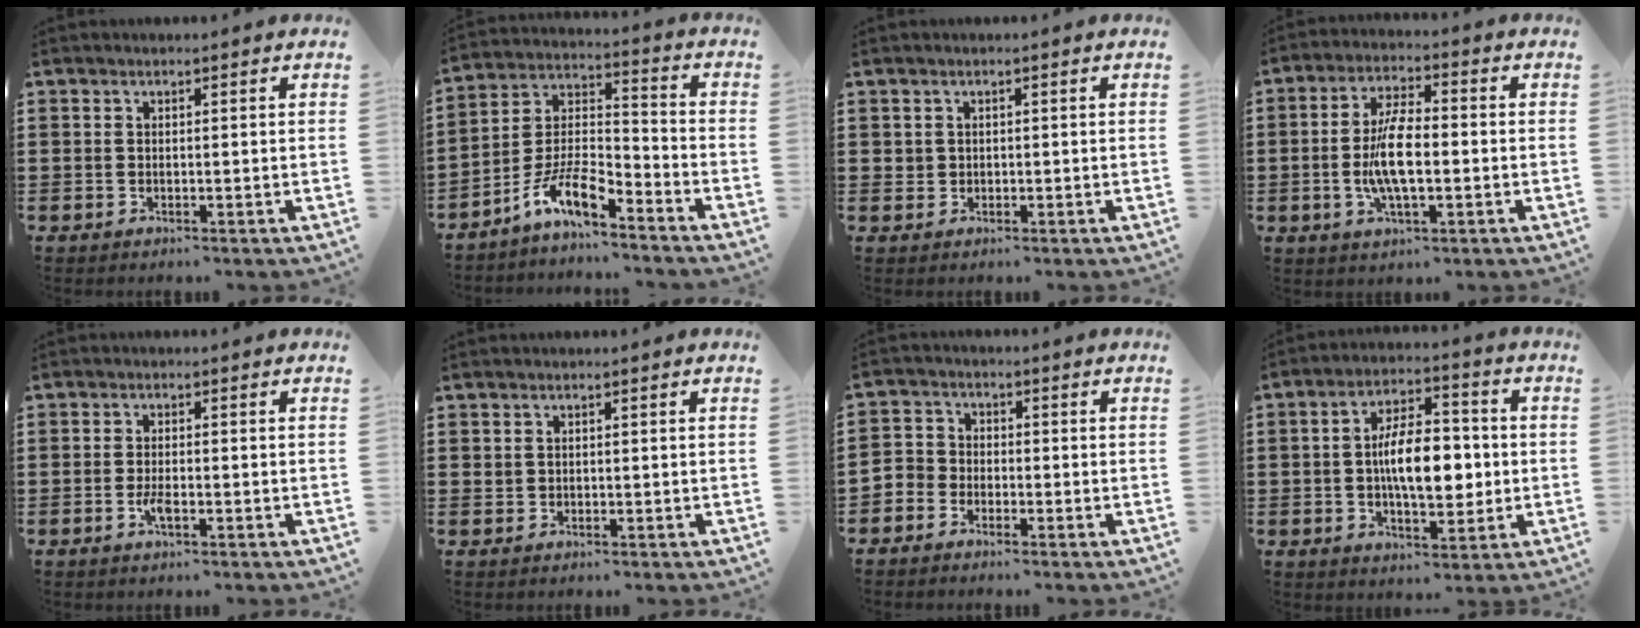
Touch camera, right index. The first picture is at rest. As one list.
[{"total": 9.0, "force": [-6.8, 2.8, 5.3], "torque": [-0.116, 0.004, -0.133]}, {"total": 1.1, "force": [0.5, 1.0, 0.2], "torque": [-0.004, 0.006, 0.009]}, {"total": 8.7, "force": [-1.0, 3.3, 8.0], "torque": [-0.172, -0.003, -0.024]}, {"total": 2.6, "force": [-1.0, 0.6, 2.3], "torque": [-0.054, -0.005, -0.023]}, {"total": 0.7, "force": [0.4, 0.6, 0.1], "torque": [-0.003, 0.005, 0.008]}, {"total": 2.6, "force": [-2.0, 1.6, 0.0], "torque": [-0.018, 0.006, -0.049]}, {"total": 9.5, "force": [-0.3, 4.6, 8.2], "torque": [-0.129, 0.004, -0.009]}]